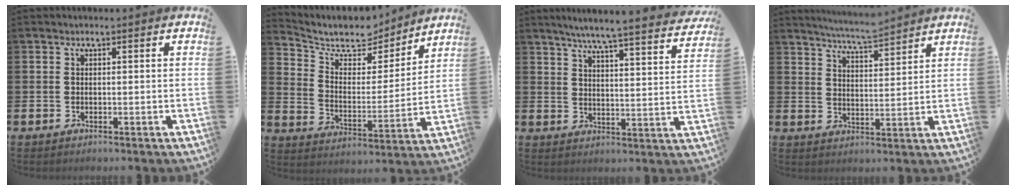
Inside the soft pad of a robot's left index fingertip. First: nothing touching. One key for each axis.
{"total": 8.4, "fx": 7.6, "fy": 3.1, "fz": 1.8, "tx": -0.076, "ty": -0.057, "tz": 0.132}
{"total": 6.3, "fx": 5.8, "fy": -0.3, "fz": 2.4, "tx": -0.054, "ty": -0.047, "tz": 0.094}
{"total": 5.8, "fx": 5.7, "fy": -0.1, "fz": 1.1, "tx": -0.033, "ty": -0.032, "tz": 0.100}